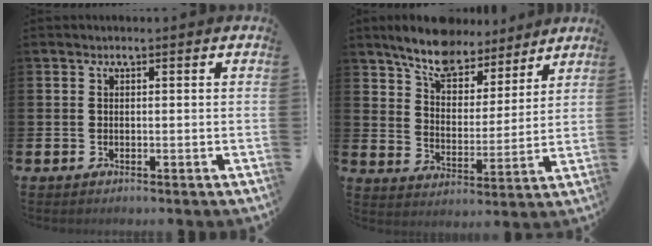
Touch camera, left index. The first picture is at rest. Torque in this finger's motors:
{"motor_torque": [1.05, -1.09, 1.06, 0.21]}